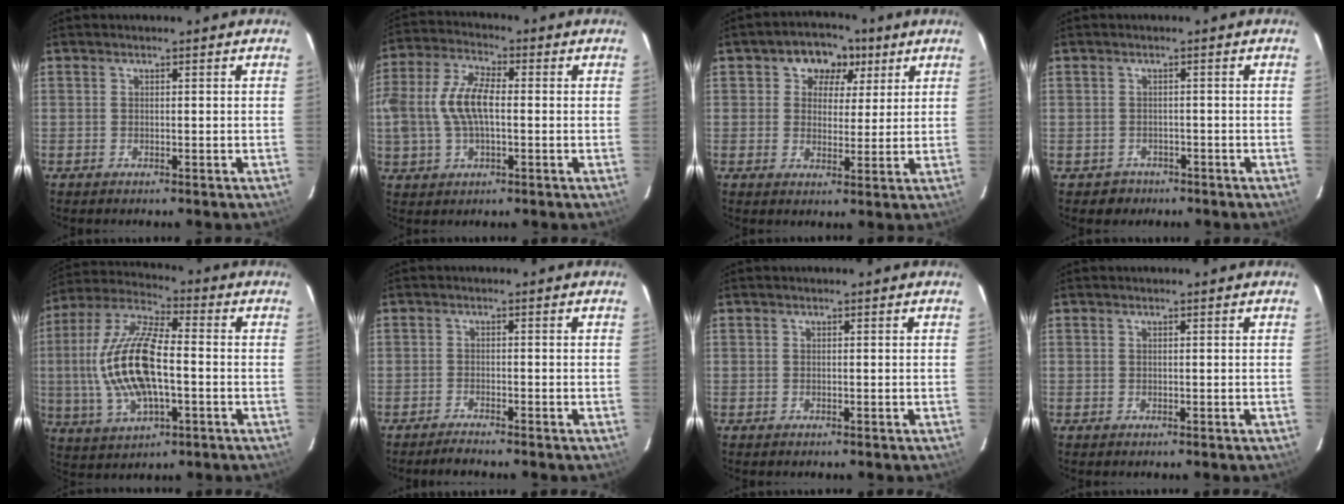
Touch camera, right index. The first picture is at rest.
{"total": 11.2, "force": [-0.3, 5.6, 9.8], "torque": [-0.208, 0.014, -0.006]}
{"total": 7.5, "force": [3.2, 6.2, 2.8], "torque": [-0.042, 0.015, 0.044]}
{"total": 3.0, "force": [-1.5, 2.6, -0.2], "torque": [-0.002, 0.011, -0.019]}
{"total": 17.9, "force": [-1.6, 7.4, 16.2], "torque": [-0.335, 0.005, -0.026]}
{"total": 2.0, "force": [-2.0, -0.1, 0.5], "torque": [-0.022, -0.005, -0.038]}
{"total": 0.0}
{"total": 0.0}